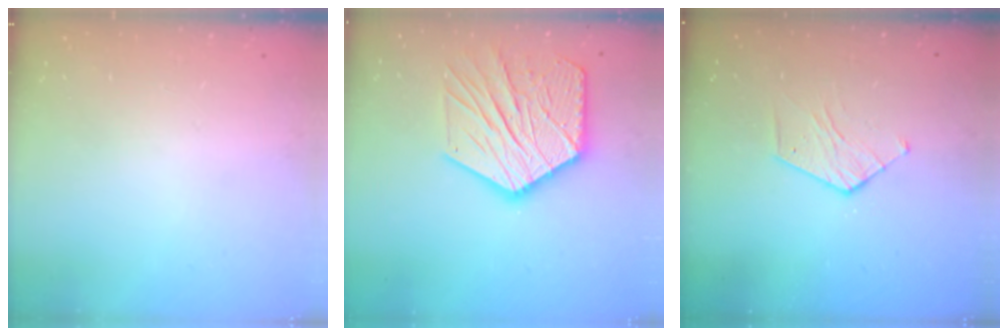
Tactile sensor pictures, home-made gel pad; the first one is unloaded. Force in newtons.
{"total": 21.0, "press": 21.0, "slide": 1.7}
{"total": 5.2, "press": 5.2, "slide": 0.5}